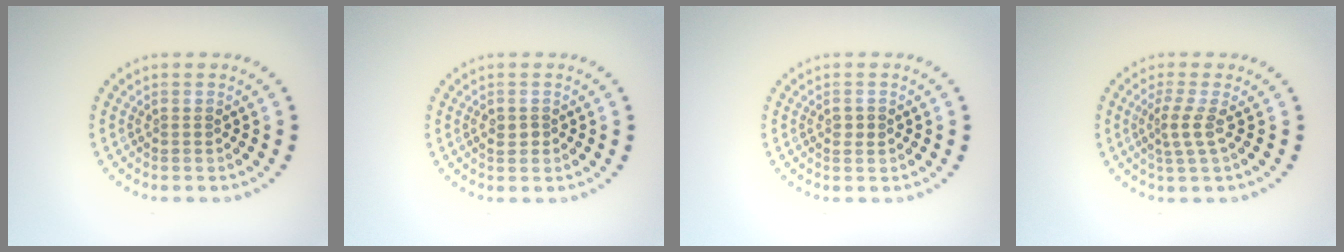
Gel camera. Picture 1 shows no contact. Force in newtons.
{"total": 1.2, "press": 1.2, "slide": 0.4}
{"total": 1.0, "press": 1.0, "slide": 0.2}
{"total": 2.2, "press": 1.6, "slide": 1.5}